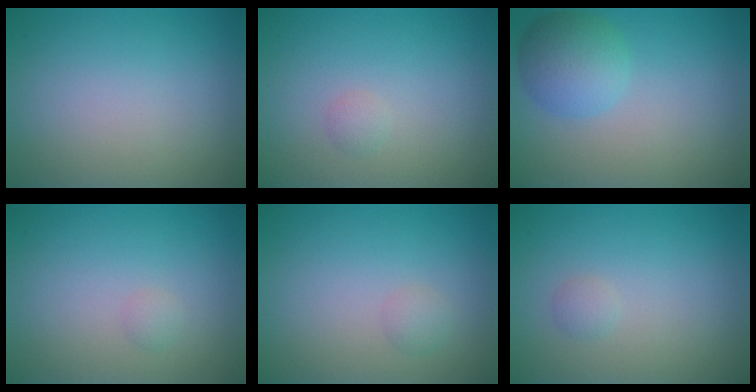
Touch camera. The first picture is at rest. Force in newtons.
{"total": 0.7, "press": 0.7, "slide": 0.0}
{"total": 4.2, "press": 4.2, "slide": 0.1}
{"total": 0.6, "press": 0.6, "slide": 0.1}
{"total": 0.9, "press": 0.9, "slide": 0.0}
{"total": 0.7, "press": 0.7, "slide": 0.0}